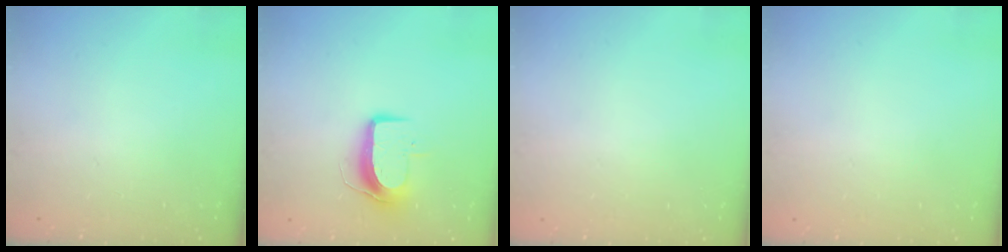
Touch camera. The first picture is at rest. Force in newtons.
{"total": 9.0, "press": 9.0, "slide": 0.6}
{"total": 0.0}
{"total": 0.0}